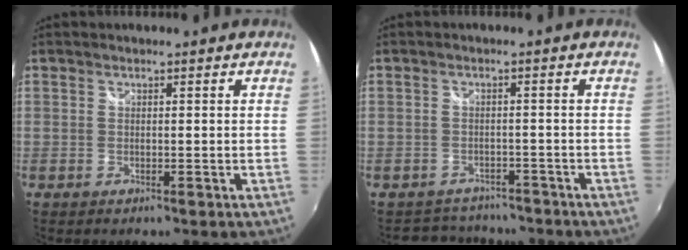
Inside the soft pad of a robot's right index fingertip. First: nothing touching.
{"total": 6.6, "force": [-5.7, 3.3, 0.6], "torque": [-0.022, 0.016, -0.081]}